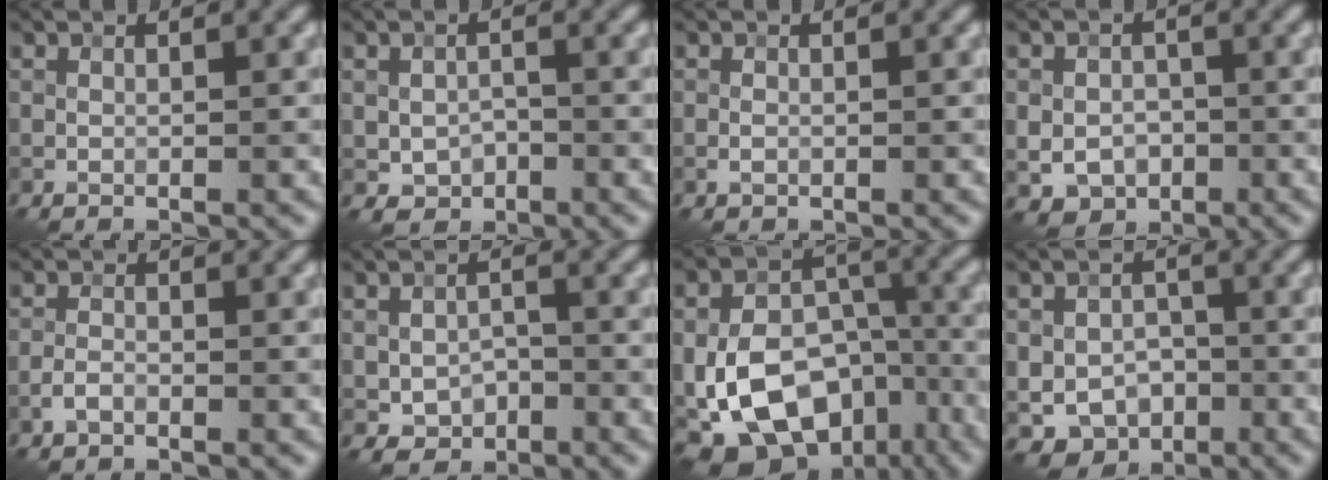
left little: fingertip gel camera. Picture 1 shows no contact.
{"total": 2.1, "force": [-0.8, 1.5, 1.2], "torque": [-0.023, -0.001, -0.013]}
{"total": 0.6, "force": [-0.2, 0.4, 0.5], "torque": [-0.011, 0.000, -0.004]}
{"total": 3.8, "force": [-1.0, 3.0, 2.1], "torque": [-0.040, -0.005, -0.018]}
{"total": 1.4, "force": [-0.9, 0.7, 0.8], "torque": [-0.017, 0.004, -0.021]}
{"total": 2.7, "force": [-1.0, 1.9, 1.6], "torque": [-0.029, -0.002, -0.016]}
{"total": 15.2, "force": [-5.8, 10.4, 9.6], "torque": [-0.180, -0.019, -0.086]}
{"total": 5.9, "force": [-2.0, 4.6, 3.1], "torque": [-0.049, -0.009, -0.031]}